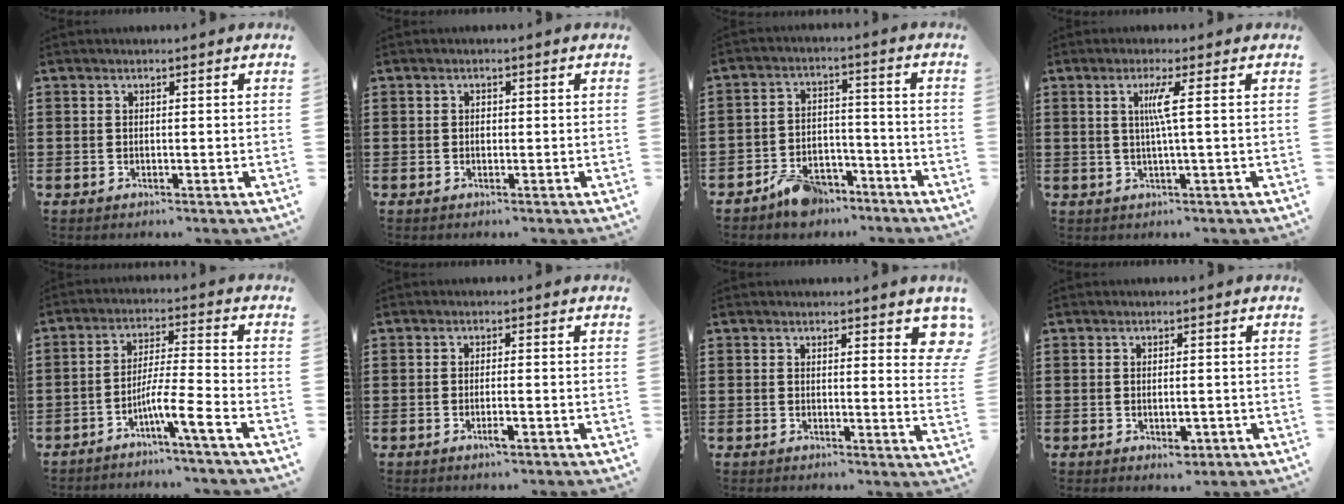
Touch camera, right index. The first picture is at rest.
{"total": 0.7, "force": [-0.1, 0.5, 0.5], "torque": [-0.012, -0.001, -0.001]}
{"total": 6.0, "force": [-4.9, 2.7, 2.0], "torque": [-0.044, 0.019, -0.095]}
{"total": 3.8, "force": [0.6, -0.5, 3.7], "torque": [-0.073, -0.005, 0.004]}
{"total": 6.7, "force": [-4.2, -0.2, 5.2], "torque": [-0.094, -0.004, -0.079]}
{"total": 2.0, "force": [-1.0, 0.2, 1.7], "torque": [-0.036, -0.005, -0.021]}
{"total": 3.4, "force": [2.6, 0.9, 2.0], "torque": [-0.015, -0.008, 0.041]}
{"total": 2.3, "force": [-0.7, 0.9, 2.0], "torque": [-0.036, 0.000, -0.012]}